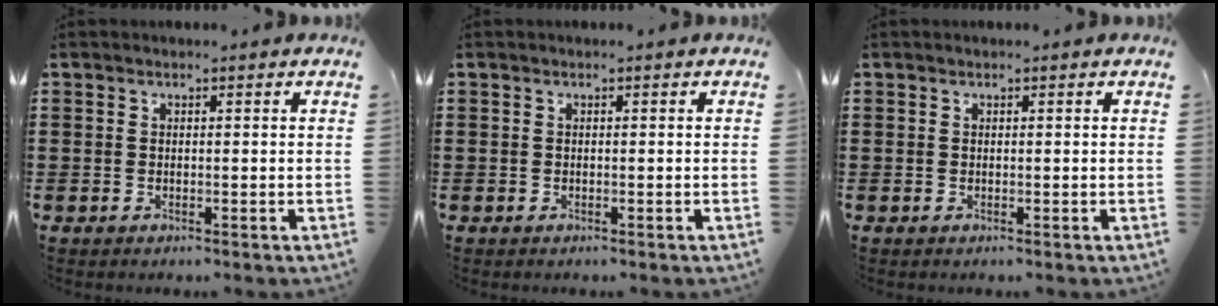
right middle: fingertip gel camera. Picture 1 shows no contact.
{"total": 0.0}
{"total": 0.0}